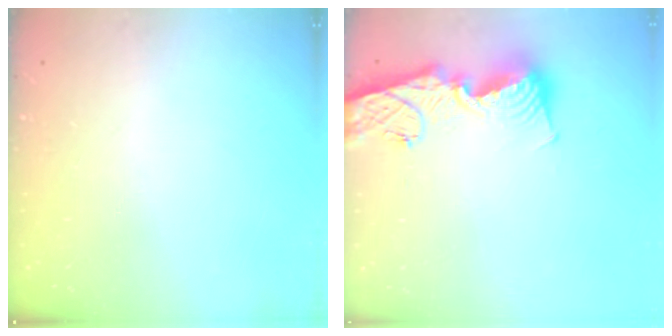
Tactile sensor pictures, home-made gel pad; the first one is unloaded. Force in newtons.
{"total": 13.6, "press": 13.5, "slide": 1.5}